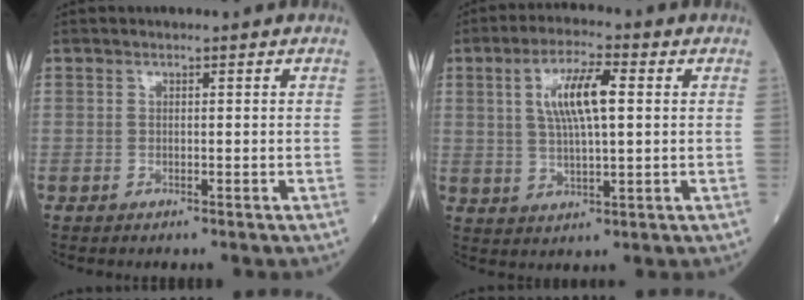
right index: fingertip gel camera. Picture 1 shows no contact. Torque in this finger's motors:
{"motor_torque": [0.27, 0.10, 0.25, 0.07]}